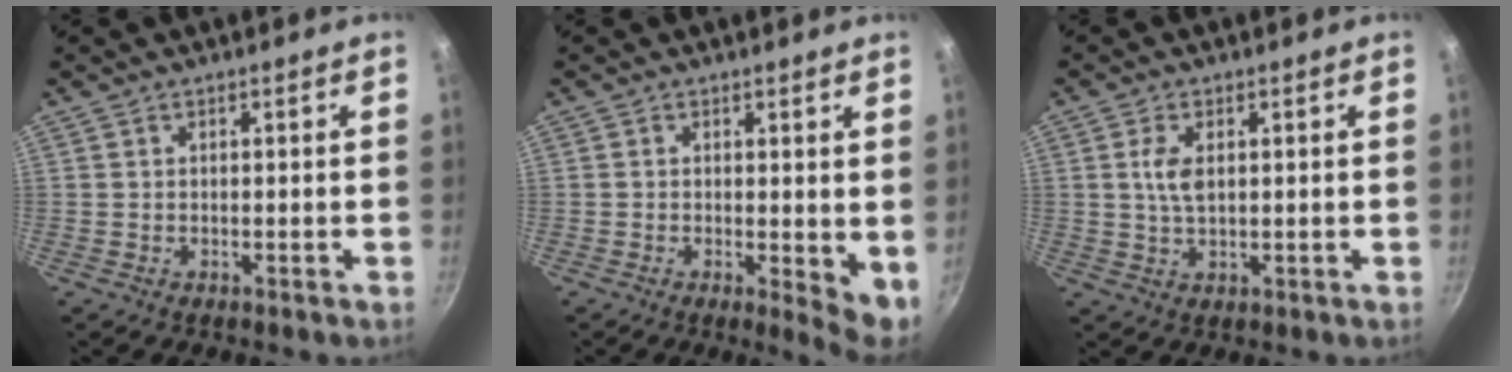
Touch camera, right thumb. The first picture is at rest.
{"total": 5.2, "force": [0.2, 1.8, 4.9], "torque": [-0.067, -0.014, 0.002]}
{"total": 4.2, "force": [0.9, 2.2, 3.4], "torque": [-0.065, -0.002, 0.018]}